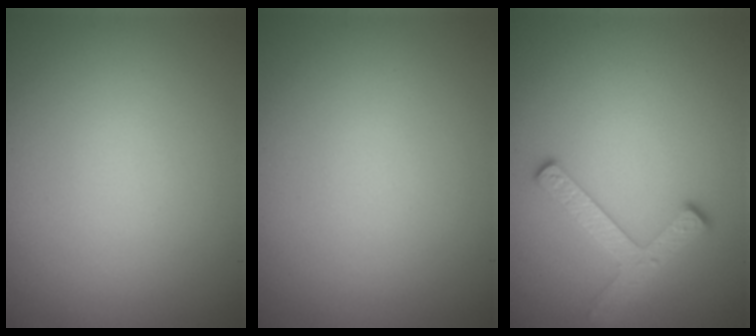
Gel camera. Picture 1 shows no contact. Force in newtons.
{"total": 0.0}
{"total": 2.5, "press": 2.5, "slide": 0.4}